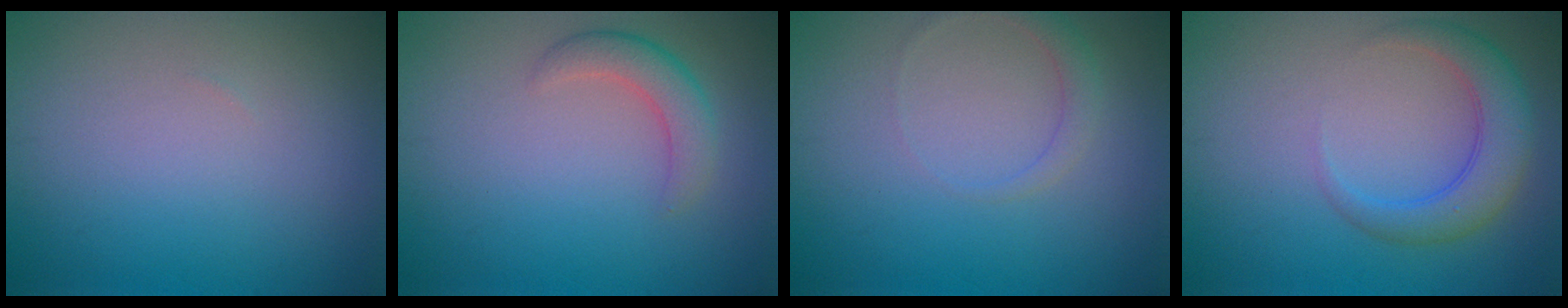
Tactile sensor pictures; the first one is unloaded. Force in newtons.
{"total": 2.7, "press": 2.6, "slide": 0.2}
{"total": 1.5, "press": 1.5, "slide": 0.1}
{"total": 4.0, "press": 4.0, "slide": 0.1}